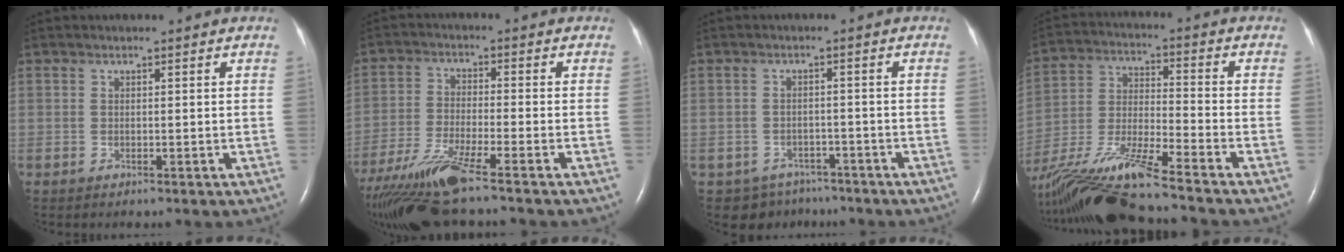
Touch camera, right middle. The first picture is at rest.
{"total": 12.1, "force": [-9.4, 0.2, 7.7], "torque": [-0.158, -0.027, -0.172]}
{"total": 5.3, "force": [-4.0, 3.4, -0.1], "torque": [0.007, 0.014, -0.053]}
{"total": 17.8, "force": [-14.7, -0.4, 10.0], "torque": [-0.227, -0.030, -0.277]}